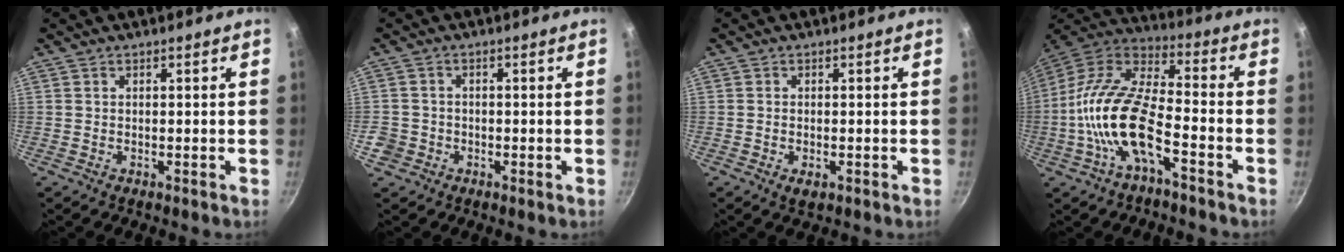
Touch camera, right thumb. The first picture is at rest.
{"total": 3.4, "force": [-1.4, 2.9, 1.0], "torque": [-0.014, 0.017, -0.026]}
{"total": 1.8, "force": [-0.6, 0.9, 1.4], "torque": [-0.024, -0.005, -0.009]}
{"total": 16.4, "force": [-5.8, 6.5, 13.9], "torque": [-0.269, 0.049, -0.128]}